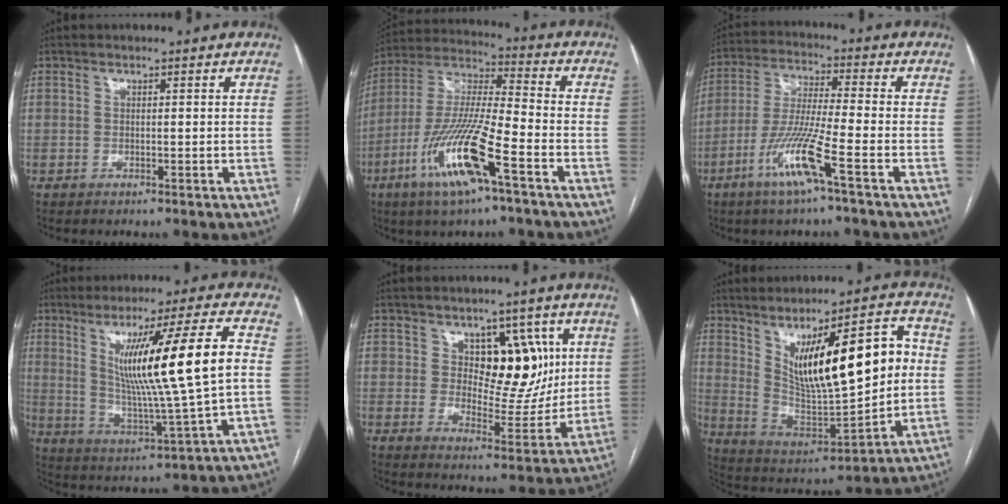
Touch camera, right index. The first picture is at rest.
{"total": 15.8, "force": [-7.4, 1.6, 13.8], "torque": [-0.287, -0.016, -0.139]}
{"total": 10.5, "force": [-5.2, -0.5, 9.1], "torque": [-0.186, -0.012, -0.104]}
{"total": 16.9, "force": [2.6, -0.9, 16.7], "torque": [-0.279, -0.009, 0.044]}
{"total": 10.7, "force": [3.4, 6.1, 8.0], "torque": [-0.100, 0.012, 0.061]}
{"total": 18.9, "force": [4.0, 4.9, 17.8], "torque": [-0.286, 0.016, 0.081]}